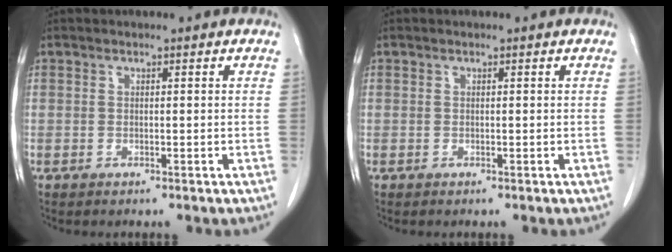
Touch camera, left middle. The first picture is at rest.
{"total": 0.0}